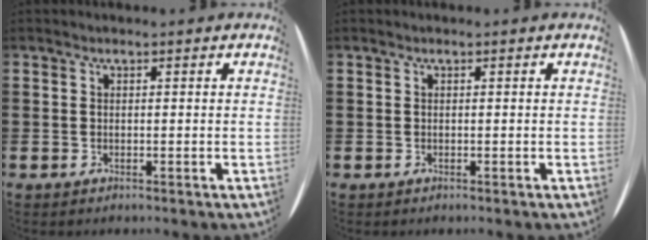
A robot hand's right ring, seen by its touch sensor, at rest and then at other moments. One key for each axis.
{"total": 0.0}